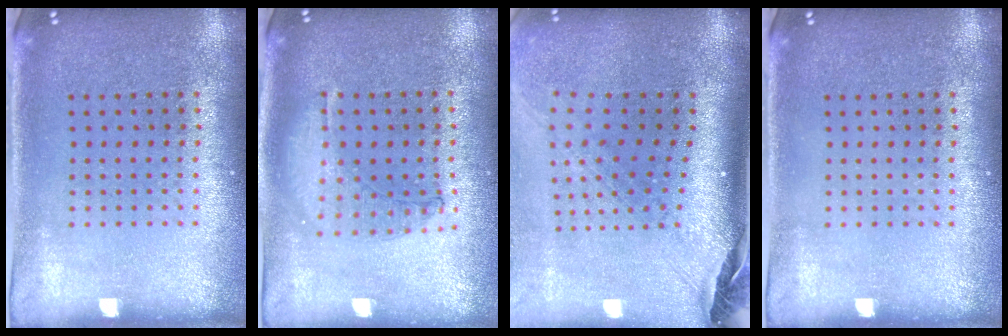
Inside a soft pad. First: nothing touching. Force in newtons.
{"total": 0.9, "press": 0.9, "slide": 0.2}
{"total": 2.7, "press": 2.0, "slide": 1.8}
{"total": 0.0}